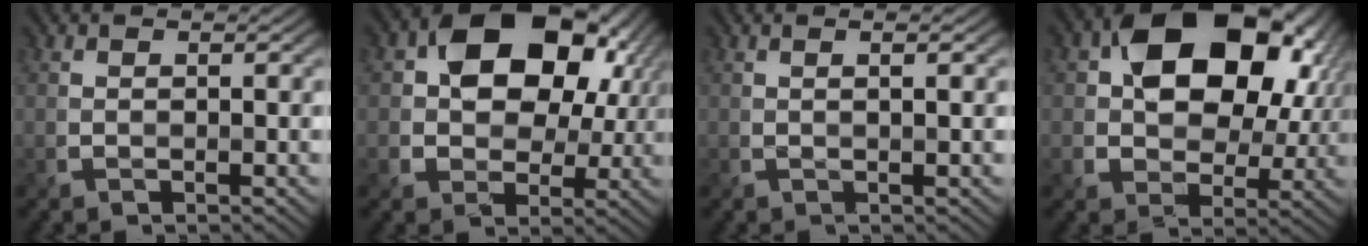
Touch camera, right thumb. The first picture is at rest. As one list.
[{"total": 13.7, "force": [3.7, 9.8, 8.8], "torque": [-0.129, 0.010, 0.058]}, {"total": 1.2, "force": [0.2, -0.3, 1.2], "torque": [-0.017, 0.003, 0.004]}, {"total": 15.4, "force": [4.5, 10.7, 10.1], "torque": [-0.143, 0.009, 0.075]}]